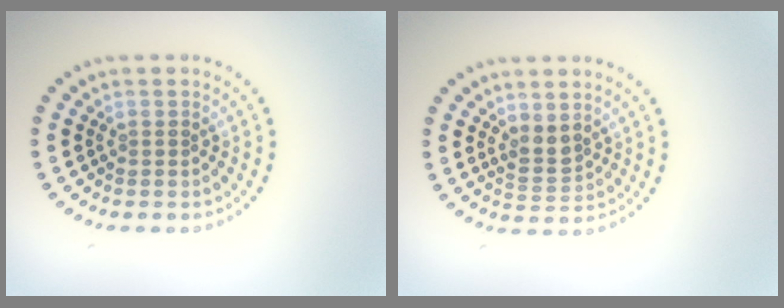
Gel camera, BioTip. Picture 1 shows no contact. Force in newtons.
{"total": 1.8, "press": 1.6, "slide": 1.0}